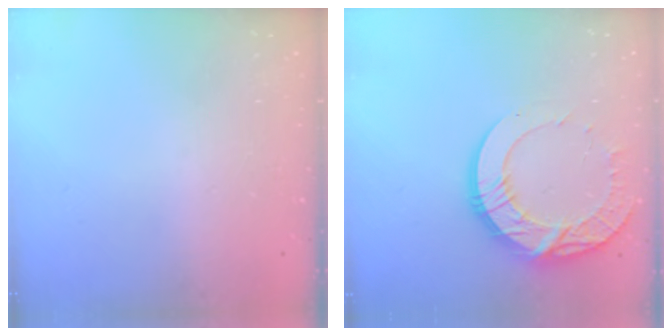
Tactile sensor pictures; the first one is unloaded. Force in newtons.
{"total": 17.8, "press": 17.7, "slide": 1.5}